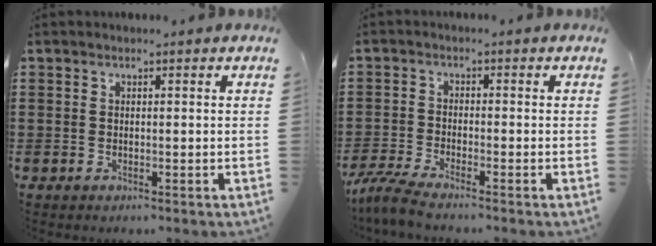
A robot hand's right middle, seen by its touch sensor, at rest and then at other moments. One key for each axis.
{"total": 3.5, "fx": -3.1, "fy": -0.1, "fz": 1.7, "tx": -0.059, "ty": -0.016, "tz": -0.069}